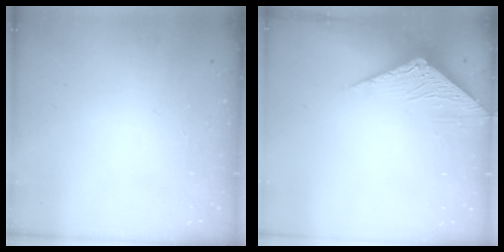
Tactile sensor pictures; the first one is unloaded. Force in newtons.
{"total": 3.4, "press": 3.4, "slide": 0.2}